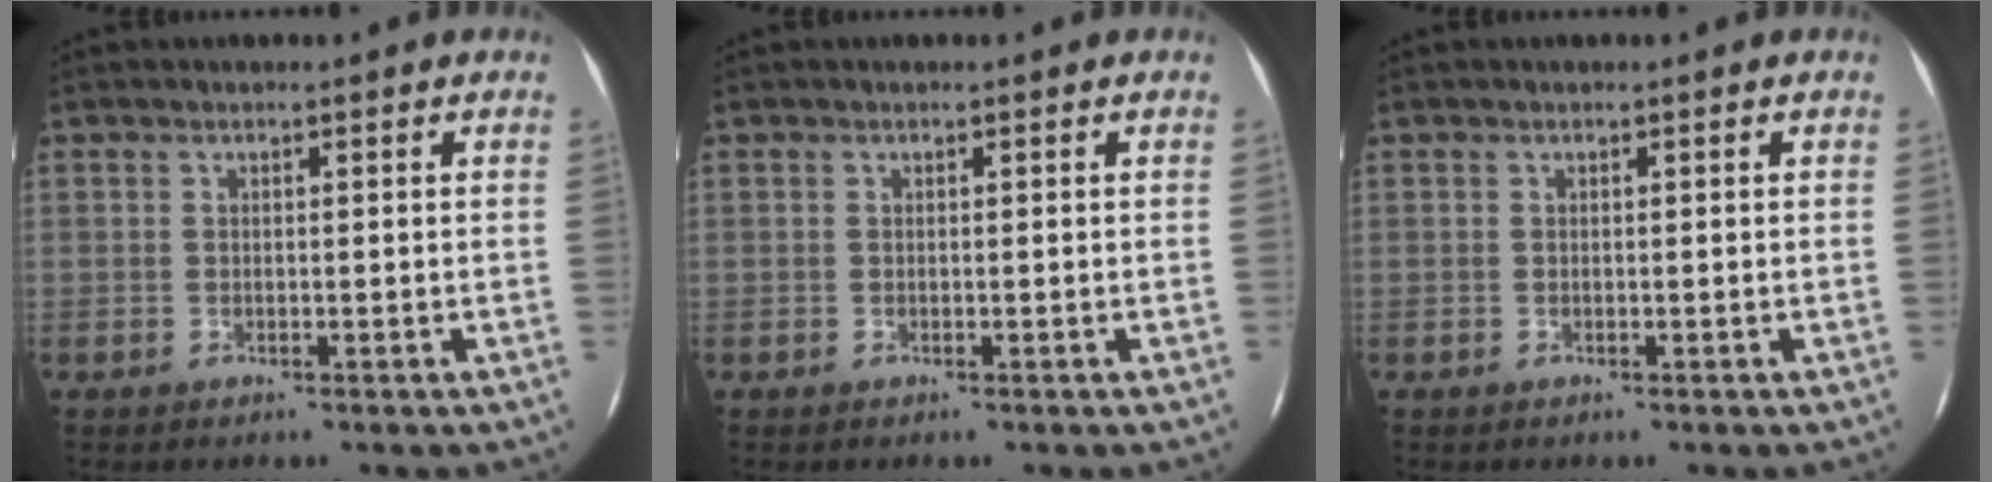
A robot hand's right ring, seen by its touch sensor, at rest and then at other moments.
{"total": 0.0}
{"total": 0.0}